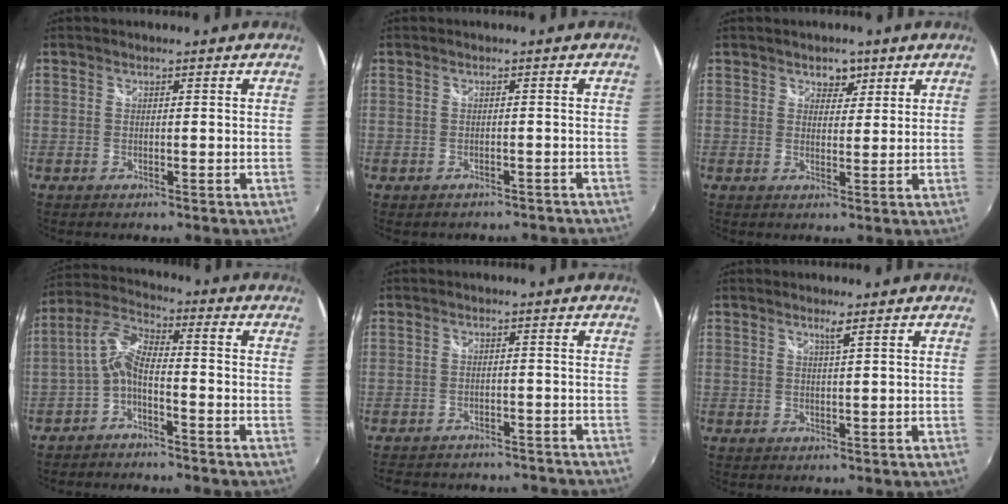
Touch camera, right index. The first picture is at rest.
{"total": 4.2, "force": [-3.6, 1.8, 1.3], "torque": [-0.024, -0.013, -0.040]}
{"total": 2.8, "force": [1.7, 2.1, 0.8], "torque": [-0.004, 0.004, 0.026]}
{"total": 6.2, "force": [-2.8, 1.7, 5.3], "torque": [-0.131, 0.017, -0.056]}
{"total": 14.6, "force": [-12.8, 5.1, 4.9], "torque": [-0.111, 0.006, -0.162]}
{"total": 1.5, "force": [0.9, -0.4, 1.1], "torque": [-0.019, -0.002, 0.016]}